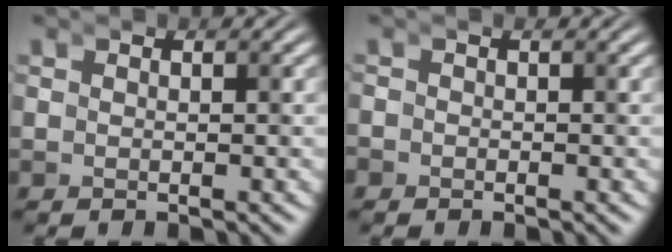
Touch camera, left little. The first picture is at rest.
{"total": 1.1, "force": [-0.6, 0.9, -0.3], "torque": [-0.010, -0.007, -0.014]}